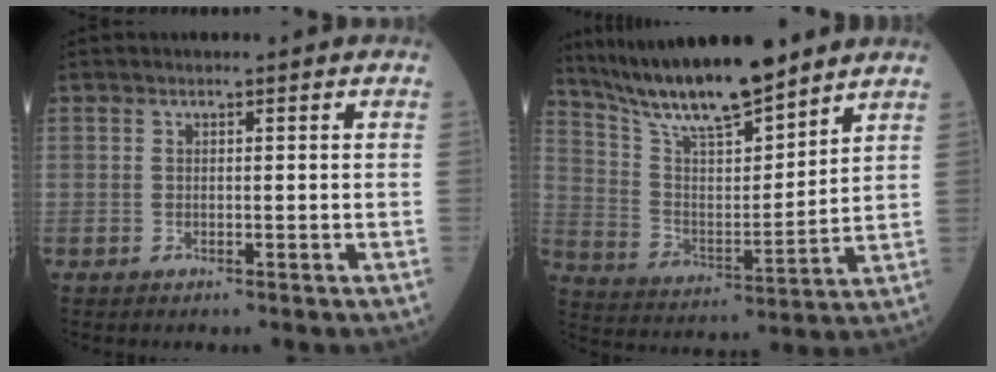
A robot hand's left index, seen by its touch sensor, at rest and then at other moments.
{"total": 15.9, "force": [13.5, 2.0, 8.1], "torque": [-0.152, -0.001, 0.251]}